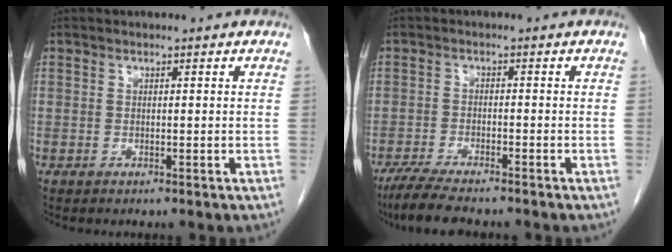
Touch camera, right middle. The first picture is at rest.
{"total": 7.4, "force": [-6.2, 0.9, 4.0], "torque": [-0.070, -0.019, -0.104]}